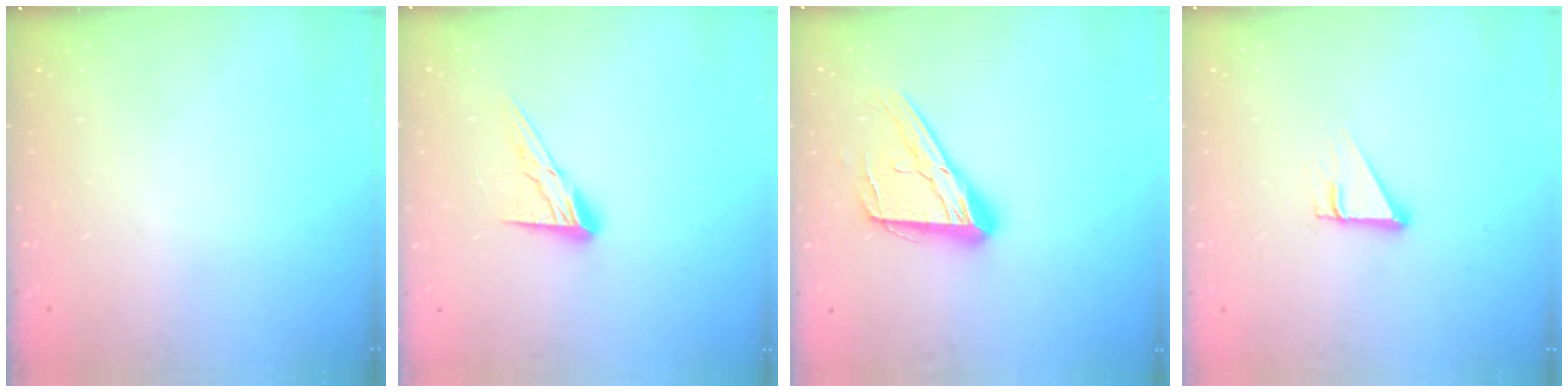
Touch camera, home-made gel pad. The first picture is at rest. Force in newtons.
{"total": 9.8, "press": 9.8, "slide": 0.5}
{"total": 15.7, "press": 15.7, "slide": 1.5}
{"total": 2.7, "press": 2.7, "slide": 0.1}